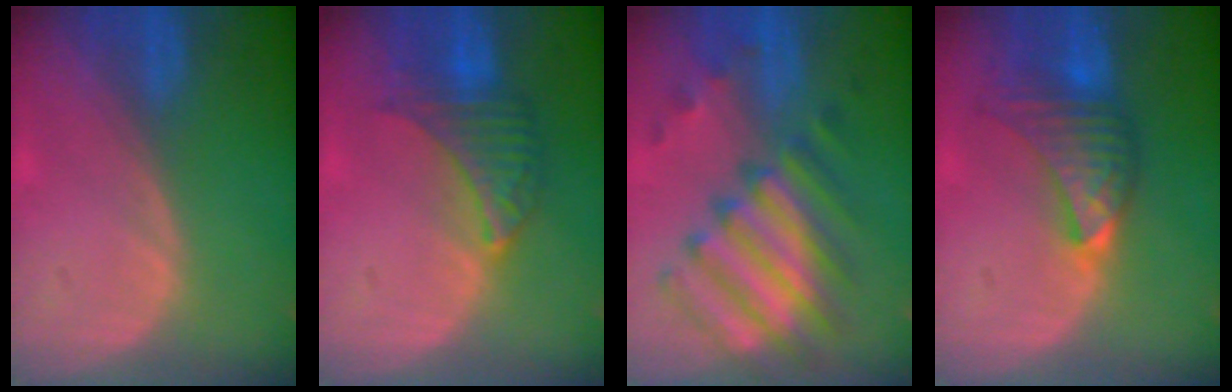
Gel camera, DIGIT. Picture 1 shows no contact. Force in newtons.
{"total": 6.5, "press": 6.5, "slide": 0.5}
{"total": 10.6, "press": 10.2, "slide": 3.1}
{"total": 7.2, "press": 7.2, "slide": 0.3}